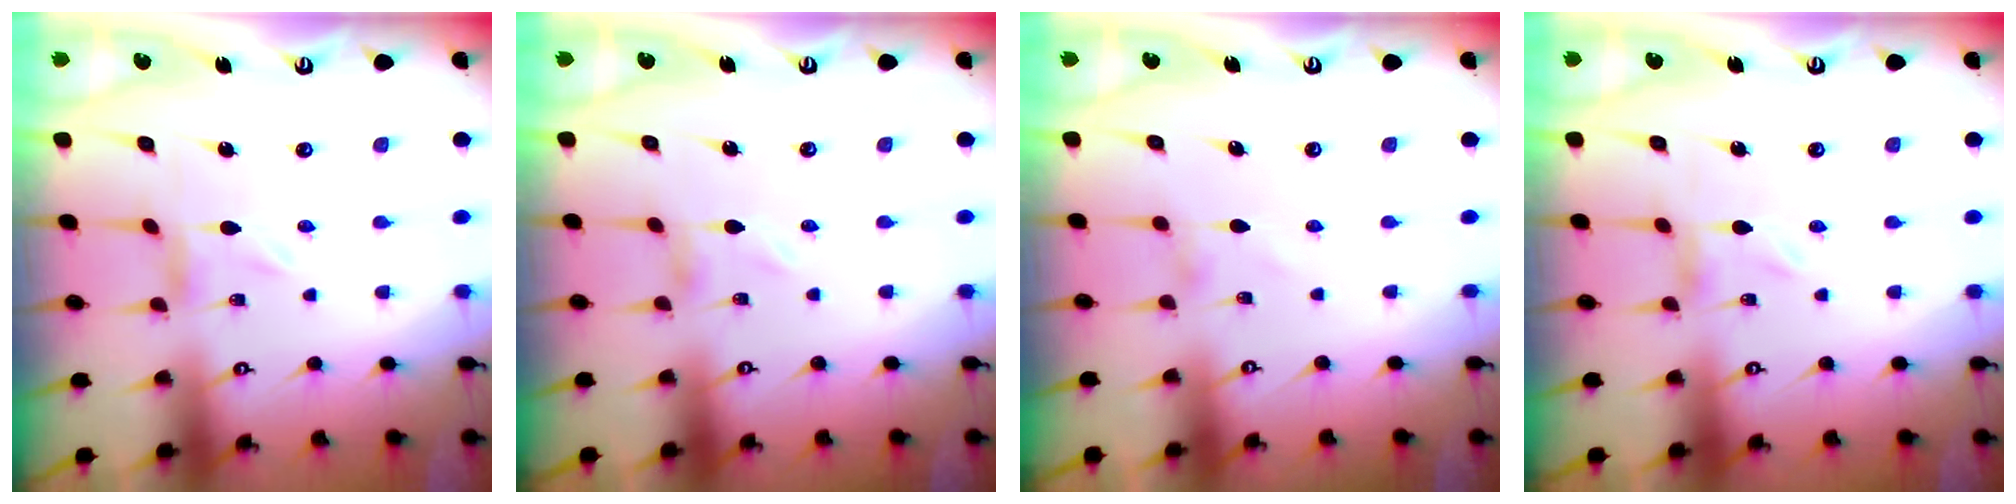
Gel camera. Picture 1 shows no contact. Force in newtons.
{"total": 0.8, "press": 0.8, "slide": 0.1}
{"total": 0.7, "press": 0.7, "slide": 0.1}
{"total": 0.0}